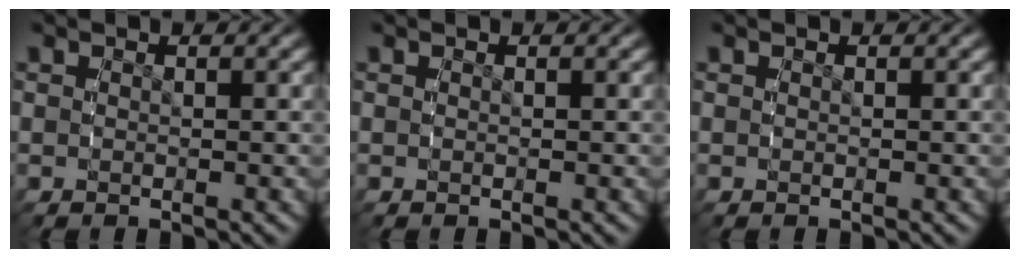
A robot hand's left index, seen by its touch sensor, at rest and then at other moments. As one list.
[{"total": 0.0}, {"total": 0.0}]